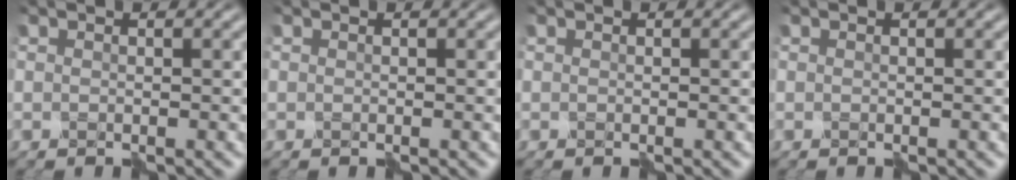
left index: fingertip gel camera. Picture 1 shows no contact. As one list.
[{"total": 0.0}, {"total": 0.0}, {"total": 0.0}]